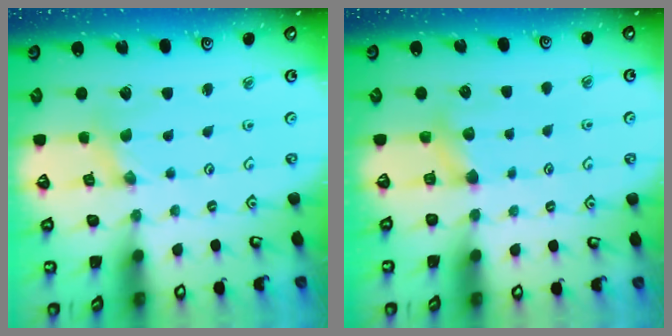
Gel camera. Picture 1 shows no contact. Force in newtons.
{"total": 3.9, "press": 3.8, "slide": 0.4}